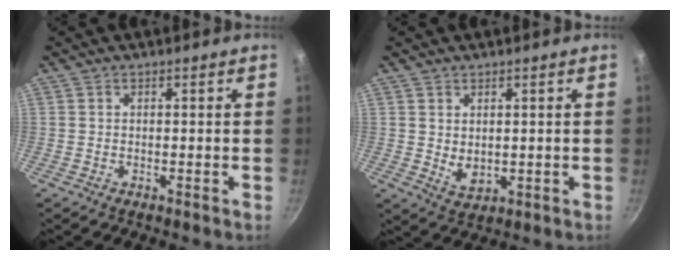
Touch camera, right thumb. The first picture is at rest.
{"total": 3.7, "force": [1.0, 2.5, 2.6], "torque": [-0.039, -0.016, 0.024]}